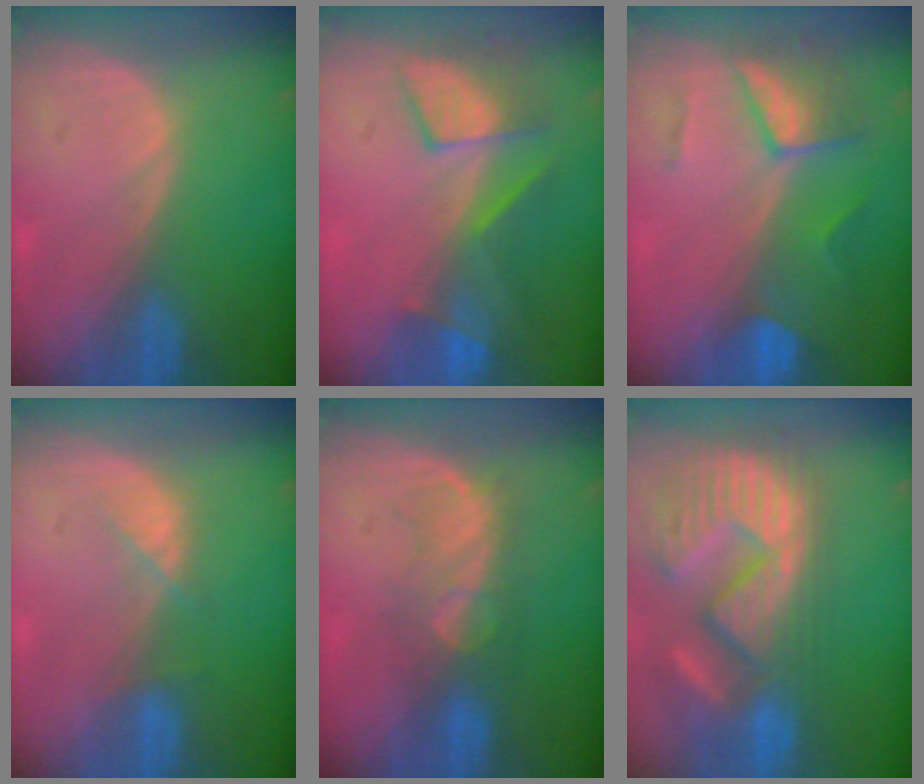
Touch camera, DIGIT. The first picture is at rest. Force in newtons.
{"total": 8.0, "press": 7.4, "slide": 3.2}
{"total": 7.3, "press": 6.5, "slide": 3.3}
{"total": 2.4, "press": 2.3, "slide": 0.5}
{"total": 6.1, "press": 6.0, "slide": 1.2}
{"total": 14.9, "press": 12.3, "slide": 8.5}